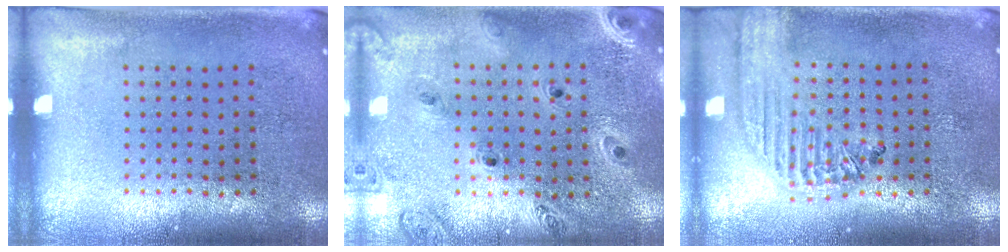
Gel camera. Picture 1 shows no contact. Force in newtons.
{"total": 1.4, "press": 1.3, "slide": 0.2}
{"total": 1.9, "press": 1.7, "slide": 0.7}